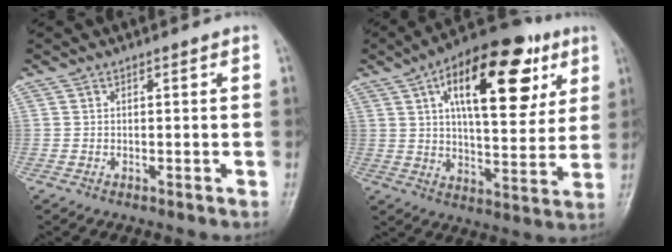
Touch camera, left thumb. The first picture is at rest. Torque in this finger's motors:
{"motor_torque": [0.86, 0.97, 2.23, -0.54, 0.19]}